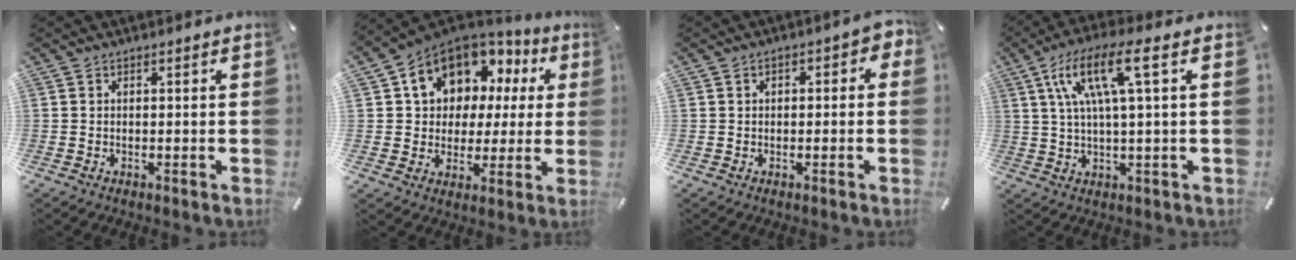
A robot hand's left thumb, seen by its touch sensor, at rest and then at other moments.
{"total": 12.4, "force": [6.4, 9.4, 4.9], "torque": [-0.100, -0.038, 0.122]}
{"total": 3.0, "force": [-0.7, 1.9, 2.2], "torque": [-0.031, 0.011, -0.016]}
{"total": 13.1, "force": [4.0, 2.9, 12.1], "torque": [-0.242, 0.001, 0.067]}